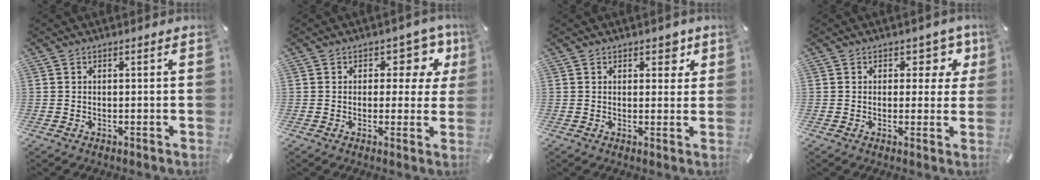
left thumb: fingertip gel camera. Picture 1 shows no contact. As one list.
[{"total": 8.3, "force": [3.6, 5.5, 5.0], "torque": [-0.049, -0.022, 0.056]}, {"total": 4.1, "force": [2.2, 2.7, 2.2], "torque": [-0.011, -0.007, 0.029]}, {"total": 6.6, "force": [2.9, 4.4, 4.0], "torque": [-0.025, -0.015, 0.041]}]